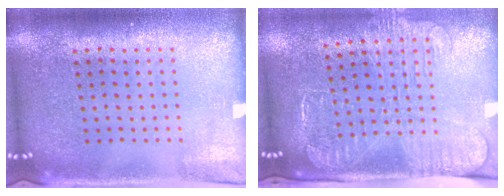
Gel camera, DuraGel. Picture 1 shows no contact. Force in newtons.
{"total": 2.6, "press": 2.0, "slide": 1.6}